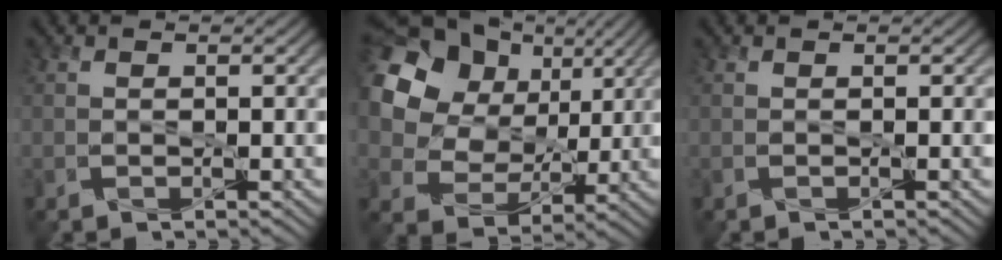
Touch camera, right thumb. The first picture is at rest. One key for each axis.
{"total": 20.6, "fx": 8.0, "fy": 16.4, "fz": 9.7, "tx": -0.307, "ty": 0.054, "tz": 0.160}
{"total": 0.0}